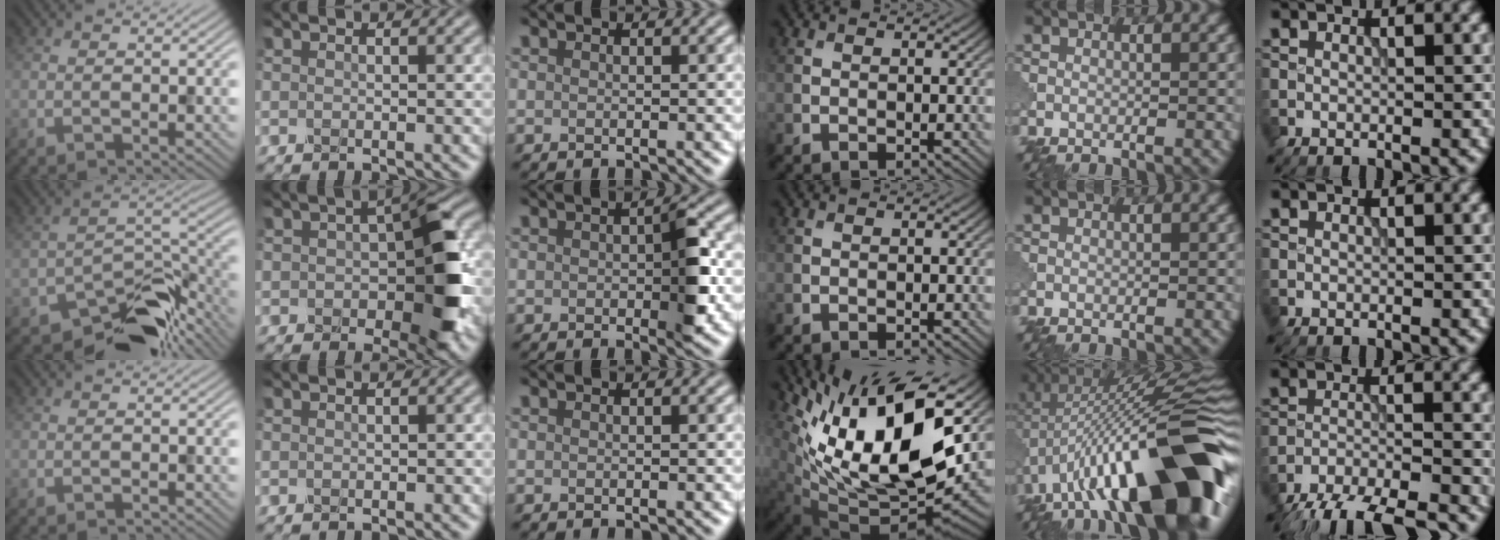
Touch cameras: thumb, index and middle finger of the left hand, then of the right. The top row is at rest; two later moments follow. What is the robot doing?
{"motion": "disassemble", "object": "pitcher"}